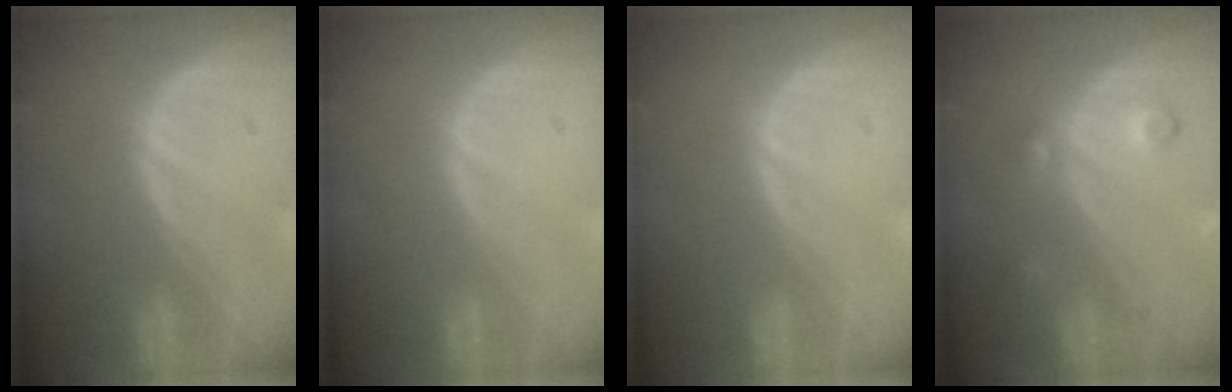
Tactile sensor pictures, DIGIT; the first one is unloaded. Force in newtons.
{"total": 0.0}
{"total": 0.0}
{"total": 4.1, "press": 3.6, "slide": 2.0}